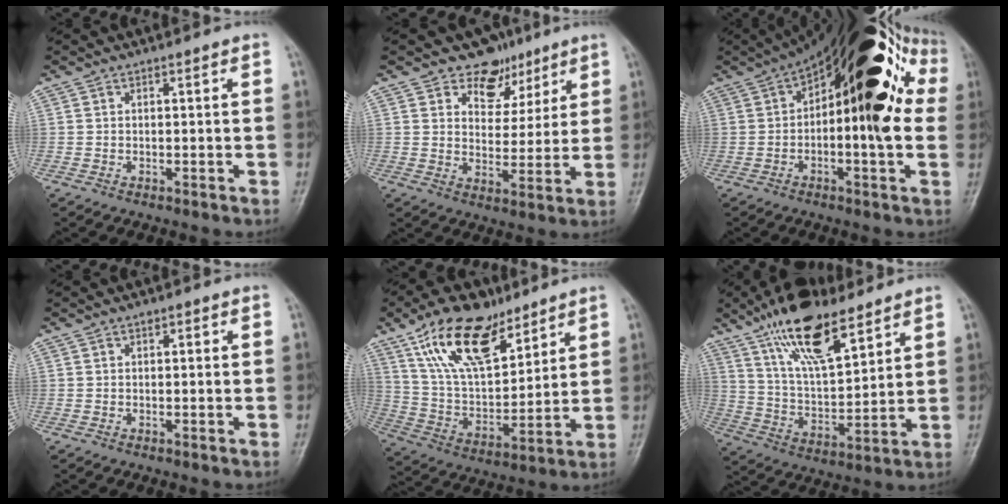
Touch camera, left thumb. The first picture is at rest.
{"total": 8.4, "force": [5.7, 6.0, 1.6], "torque": [0.019, -0.029, 0.089]}
{"total": 26.1, "force": [4.6, 10.6, 23.4], "torque": [-0.332, 0.045, 0.058]}
{"total": 1.3, "force": [0.4, 0.8, 0.9], "torque": [-0.007, 0.002, 0.003]}
{"total": 18.7, "force": [11.5, 9.2, 11.6], "torque": [-0.165, -0.047, 0.218]}
{"total": 17.1, "force": [11.0, 6.4, 11.4], "torque": [-0.176, -0.048, 0.205]}